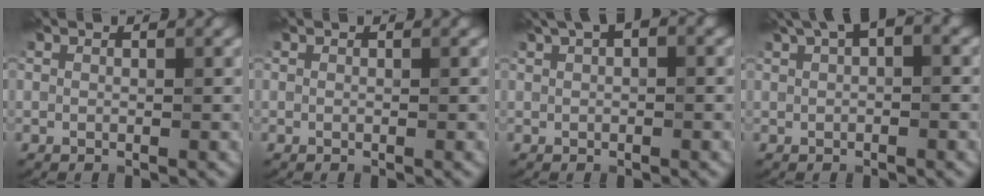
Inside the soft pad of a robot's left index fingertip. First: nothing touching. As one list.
[{"total": 0.0}, {"total": 2.7, "force": [1.3, 1.1, 2.1], "torque": [-0.031, 0.013, 0.019]}, {"total": 3.6, "force": [1.7, 1.4, 2.8], "torque": [-0.042, 0.016, 0.026]}]